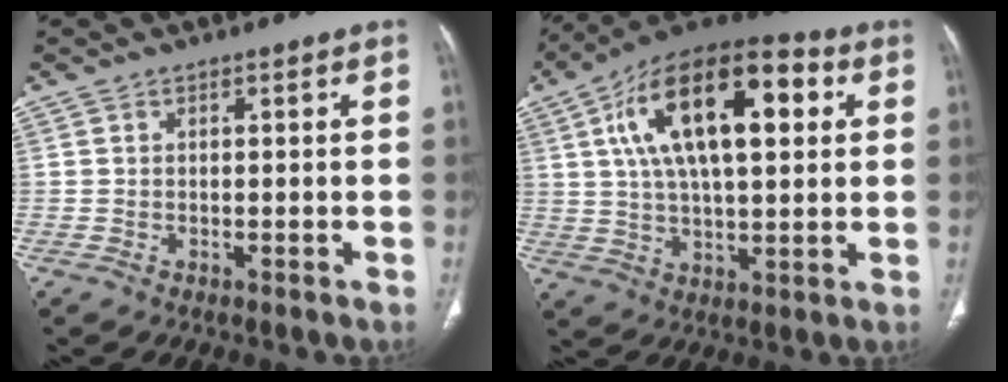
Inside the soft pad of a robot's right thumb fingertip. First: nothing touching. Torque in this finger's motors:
{"motor_torque": [0.24, 4.77, 1.94, 0.00, 0.56]}